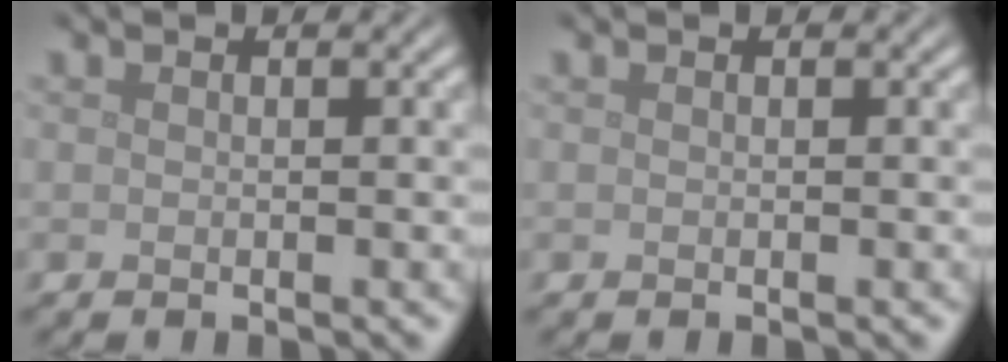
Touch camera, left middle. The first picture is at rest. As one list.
[{"total": 0.0}]